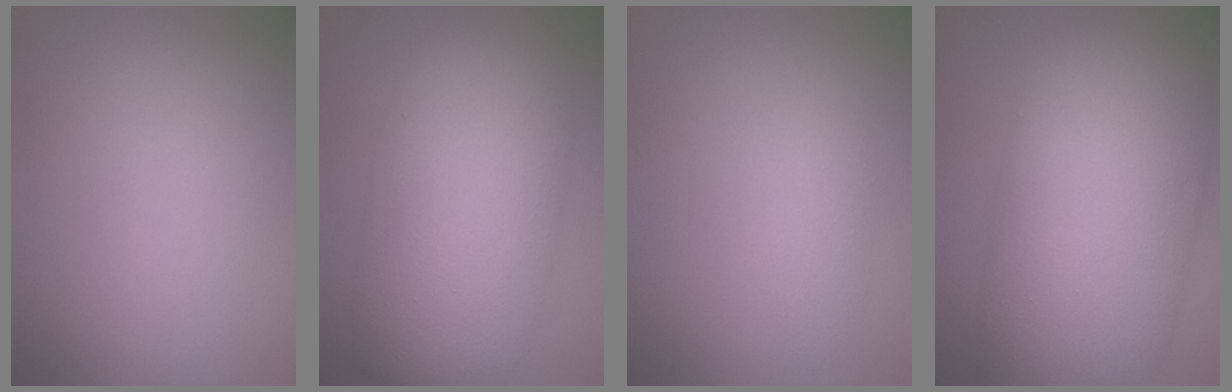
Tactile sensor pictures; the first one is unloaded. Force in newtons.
{"total": 10.5, "press": 10.5, "slide": 0.2}
{"total": 1.6, "press": 1.6, "slide": 0.1}
{"total": 13.3, "press": 13.3, "slide": 0.3}